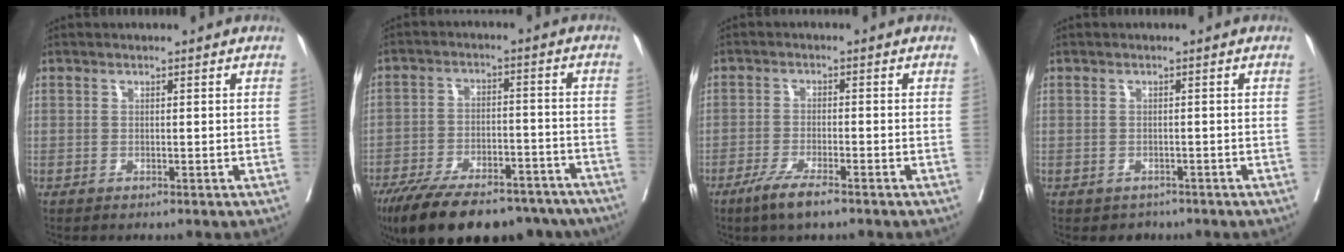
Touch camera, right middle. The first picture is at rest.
{"total": 23.5, "force": [-18.6, 8.4, 11.6], "torque": [-0.185, -0.009, -0.262]}
{"total": 5.1, "force": [-3.5, 0.5, 3.7], "torque": [-0.075, -0.011, -0.061]}
{"total": 1.8, "force": [-1.4, 1.2, 0.0], "torque": [-0.005, 0.002, -0.020]}